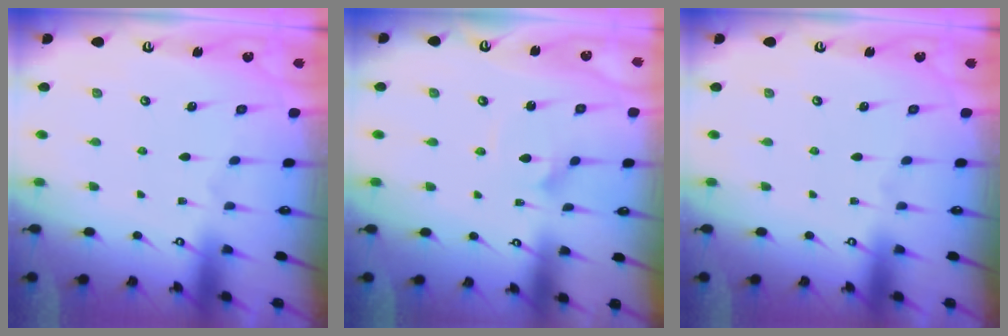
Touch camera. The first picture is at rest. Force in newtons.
{"total": 2.7, "press": 2.7, "slide": 0.2}
{"total": 0.0}